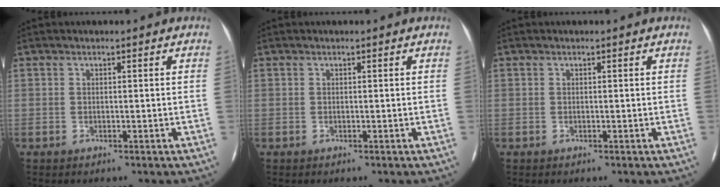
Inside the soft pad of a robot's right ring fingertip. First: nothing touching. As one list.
[{"total": 0.0}, {"total": 0.0}]